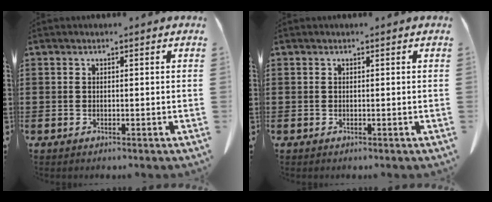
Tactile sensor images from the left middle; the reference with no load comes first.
{"total": 0.0}